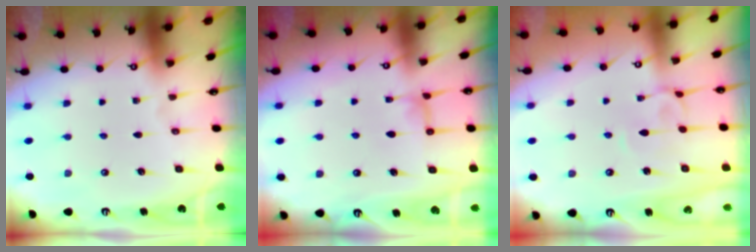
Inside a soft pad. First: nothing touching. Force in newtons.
{"total": 2.3, "press": 2.3, "slide": 0.0}
{"total": 3.9, "press": 3.9, "slide": 0.3}